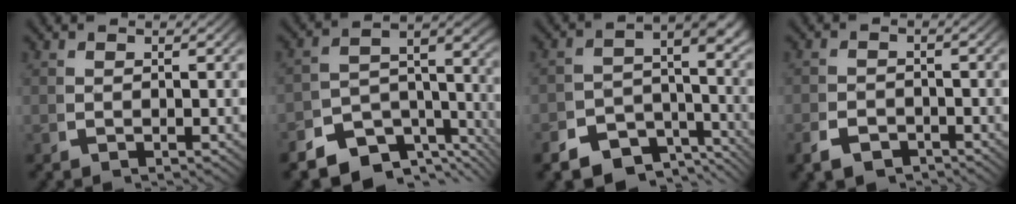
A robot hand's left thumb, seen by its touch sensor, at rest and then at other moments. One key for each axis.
{"total": 8.7, "fx": -4.2, "fy": 5.2, "fz": 5.5, "tx": -0.087, "ty": -0.021, "tz": -0.067}
{"total": 8.9, "fx": -4.3, "fy": 5.8, "fz": 5.1, "tx": -0.057, "ty": -0.024, "tz": -0.072}
{"total": 2.8, "fx": -2.3, "fy": 1.5, "fz": 0.8, "tx": -0.015, "ty": -0.011, "tz": -0.039}